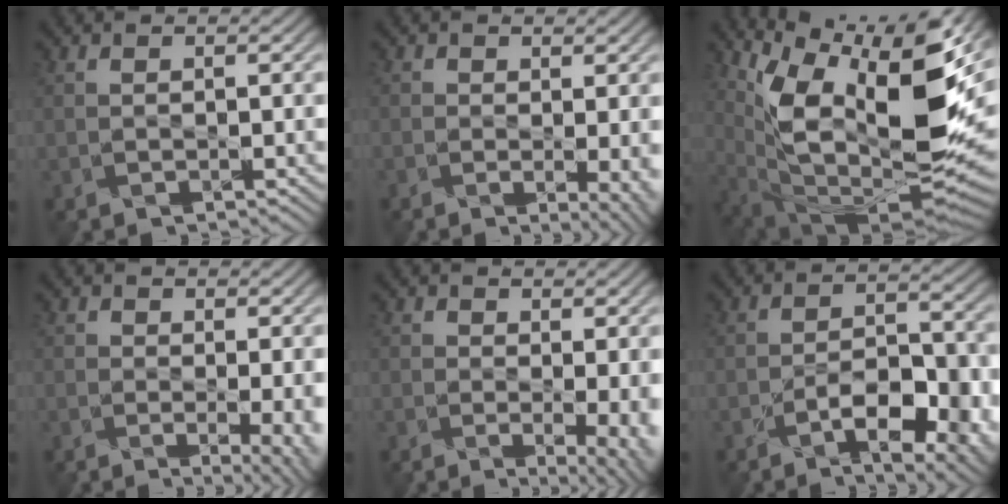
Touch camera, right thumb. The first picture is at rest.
{"total": 5.2, "force": [-1.2, 2.2, 4.6], "torque": [-0.051, -0.009, -0.006]}
{"total": 15.6, "force": [3.8, 6.1, 13.8], "torque": [-0.232, -0.011, 0.080]}
{"total": 7.1, "force": [-1.4, 3.0, 6.2], "torque": [-0.066, -0.006, -0.008]}
{"total": 8.1, "force": [-1.3, 3.8, 7.1], "torque": [-0.075, -0.009, -0.004]}
{"total": 9.8, "force": [-6.2, 4.0, 6.5], "torque": [-0.098, -0.004, -0.092]}